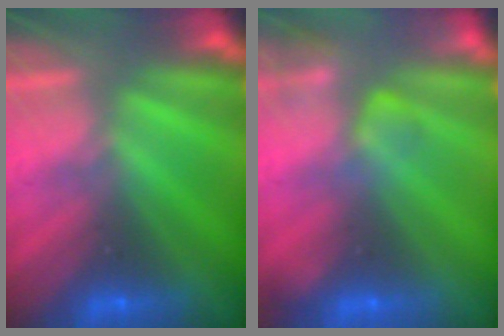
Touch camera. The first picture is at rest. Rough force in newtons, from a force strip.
{"total": 2.4}